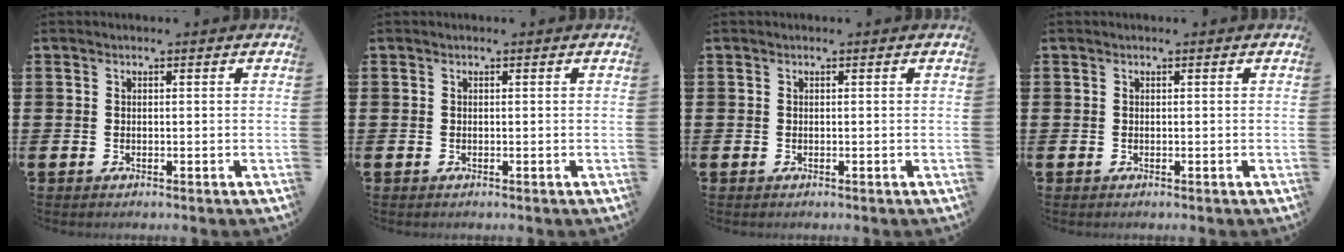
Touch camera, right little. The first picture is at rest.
{"total": 0.0}
{"total": 0.0}
{"total": 0.0}